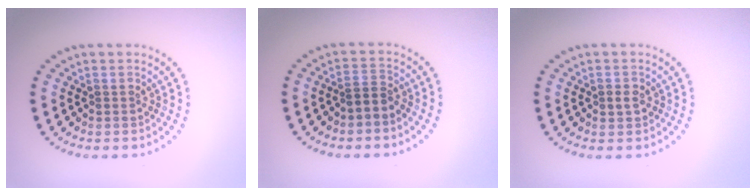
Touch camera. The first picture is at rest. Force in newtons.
{"total": 1.8, "press": 1.4, "slide": 1.1}
{"total": 1.1, "press": 1.1, "slide": 0.3}